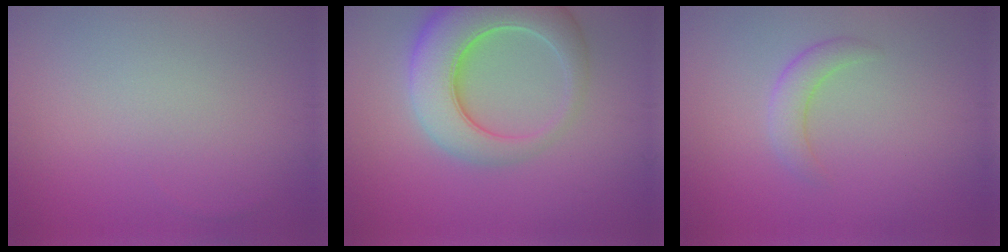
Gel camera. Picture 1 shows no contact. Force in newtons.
{"total": 8.9, "press": 8.9, "slide": 0.7}
{"total": 2.2, "press": 2.2, "slide": 0.2}